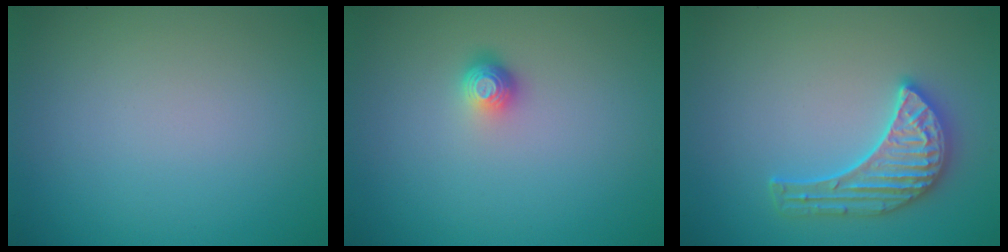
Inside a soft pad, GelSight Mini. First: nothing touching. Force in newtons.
{"total": 1.6, "press": 1.2, "slide": 1.1}
{"total": 4.2, "press": 3.9, "slide": 1.5}